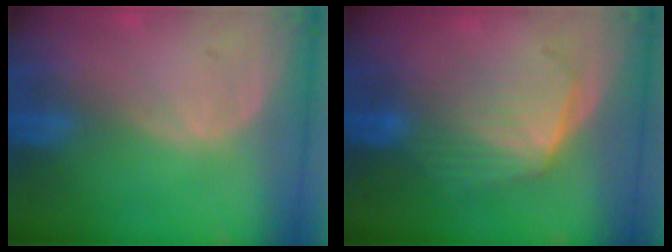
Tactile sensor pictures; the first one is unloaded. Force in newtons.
{"total": 7.2, "press": 6.5, "slide": 3.0}